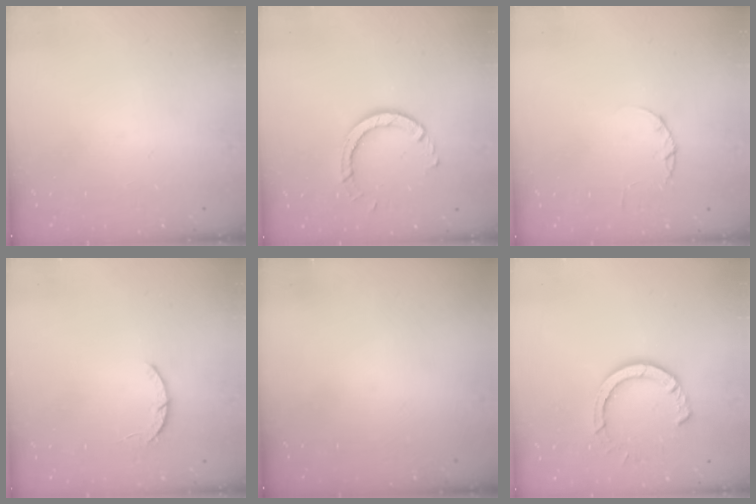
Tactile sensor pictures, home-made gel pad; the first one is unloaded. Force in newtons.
{"total": 6.3, "press": 6.3, "slide": 0.3}
{"total": 1.7, "press": 1.7, "slide": 0.3}
{"total": 2.9, "press": 2.8, "slide": 0.5}
{"total": 0.0}
{"total": 8.5, "press": 8.4, "slide": 1.0}